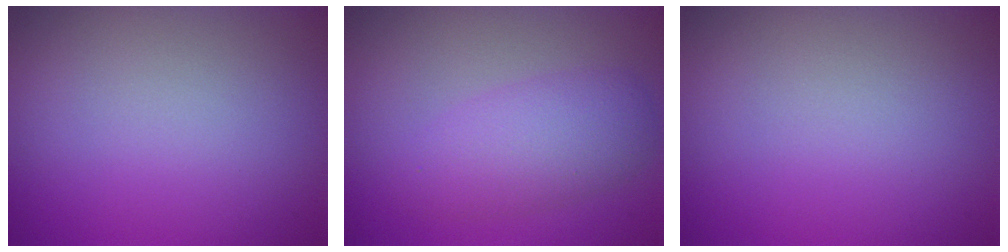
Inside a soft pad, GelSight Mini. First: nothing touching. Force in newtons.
{"total": 3.8, "press": 3.8, "slide": 0.1}
{"total": 0.0}